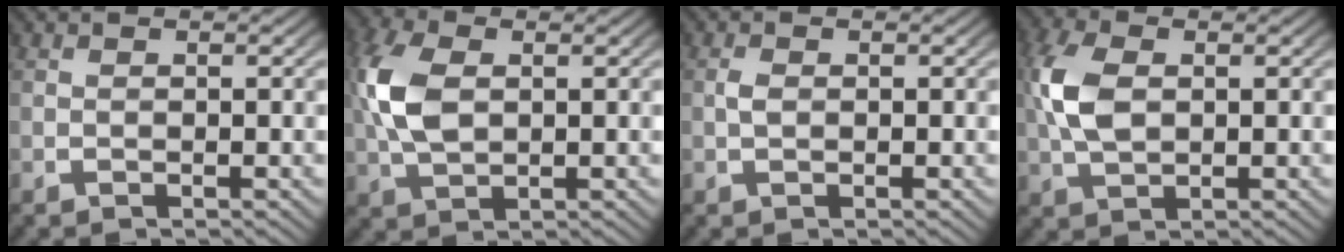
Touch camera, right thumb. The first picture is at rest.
{"total": 5.5, "force": [0.8, 3.4, 4.3], "torque": [-0.115, -0.005, 0.022]}
{"total": 0.8, "force": [0.0, 0.5, 0.6], "torque": [-0.016, -0.001, 0.000]}
{"total": 4.8, "force": [0.7, 3.0, 3.7], "torque": [-0.098, -0.004, 0.019]}